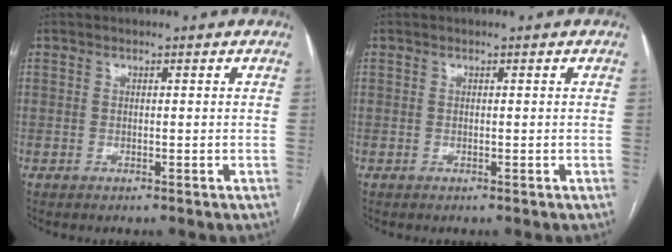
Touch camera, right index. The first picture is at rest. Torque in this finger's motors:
{"motor_torque": [0.00, 0.00, 0.00, 0.00]}